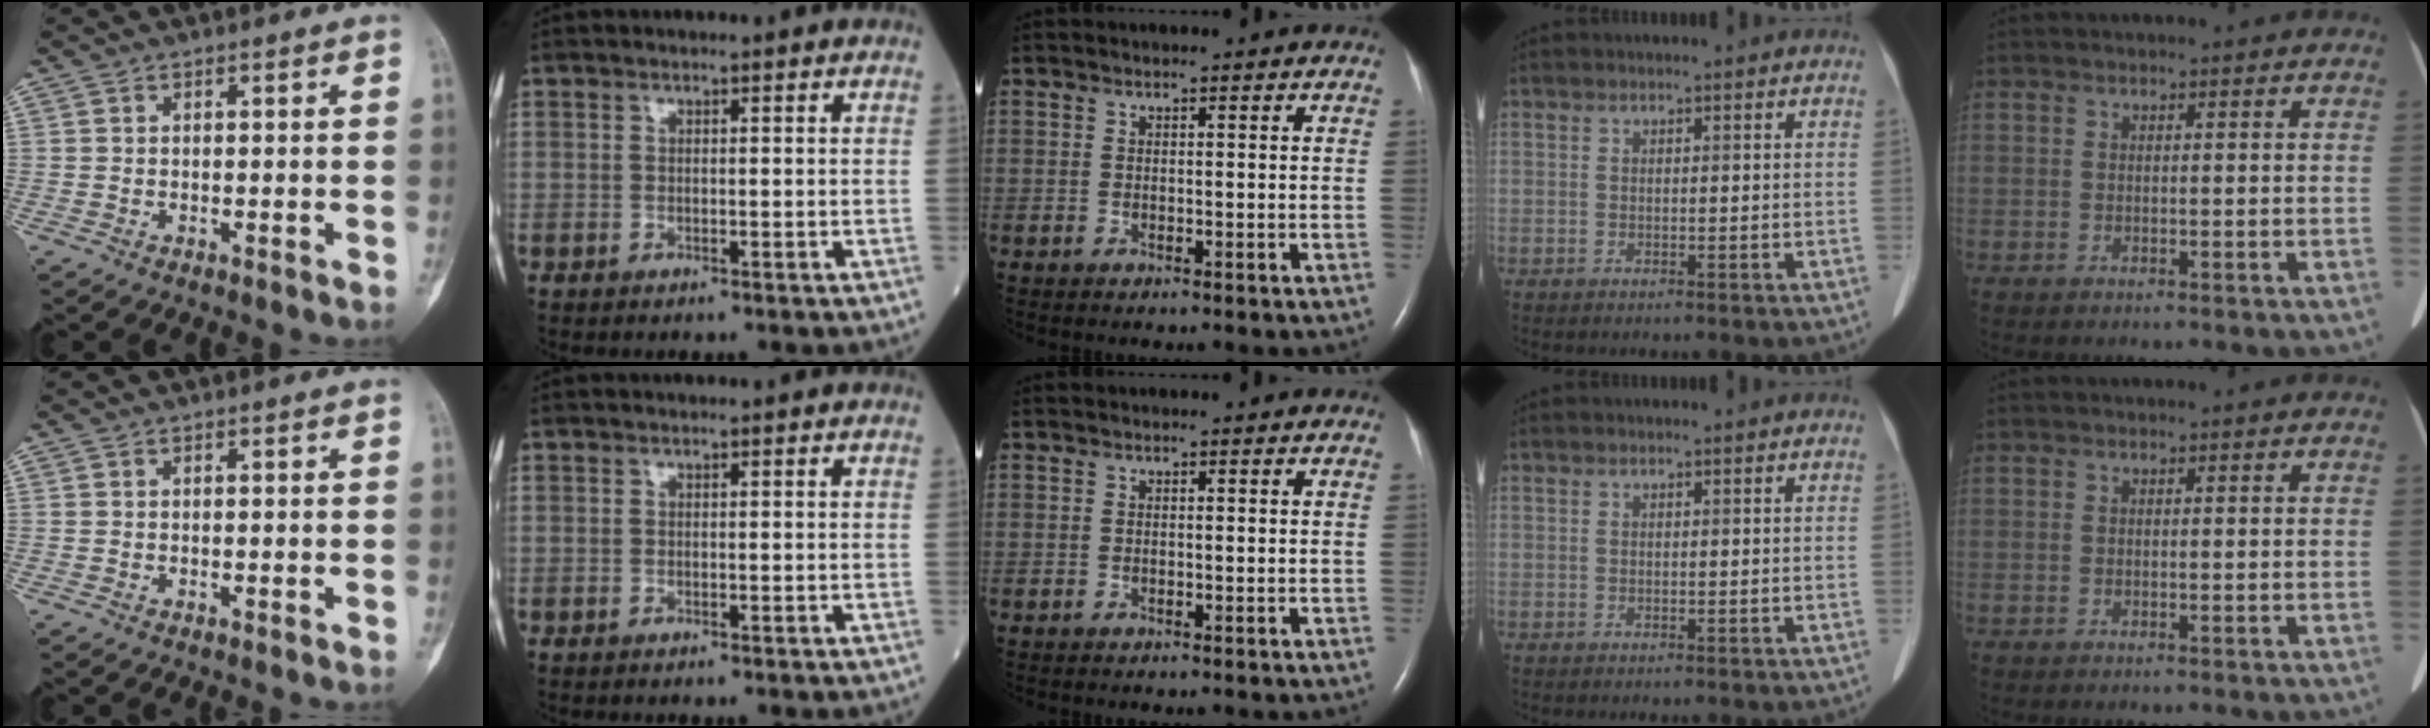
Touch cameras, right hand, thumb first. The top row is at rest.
{}